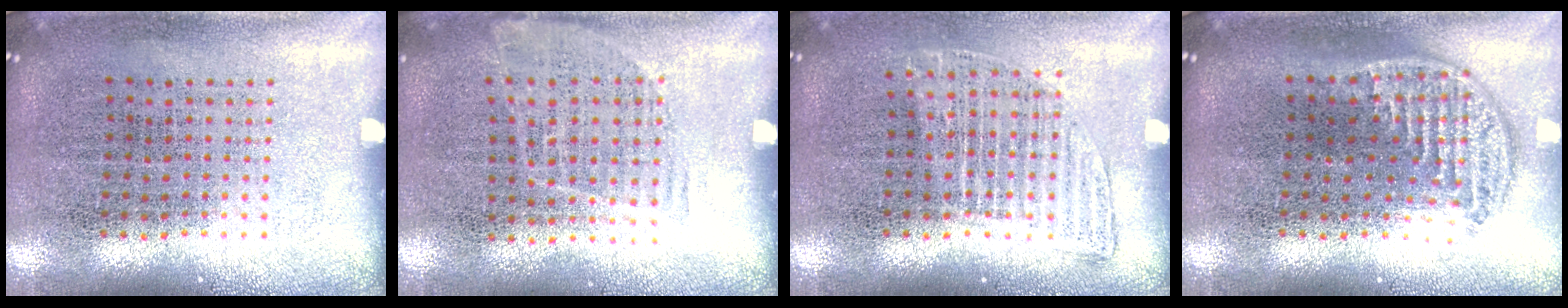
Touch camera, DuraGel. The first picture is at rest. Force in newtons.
{"total": 1.1, "press": 0.8, "slide": 0.6}
{"total": 1.1, "press": 1.0, "slide": 0.5}
{"total": 1.3, "press": 1.1, "slide": 0.6}